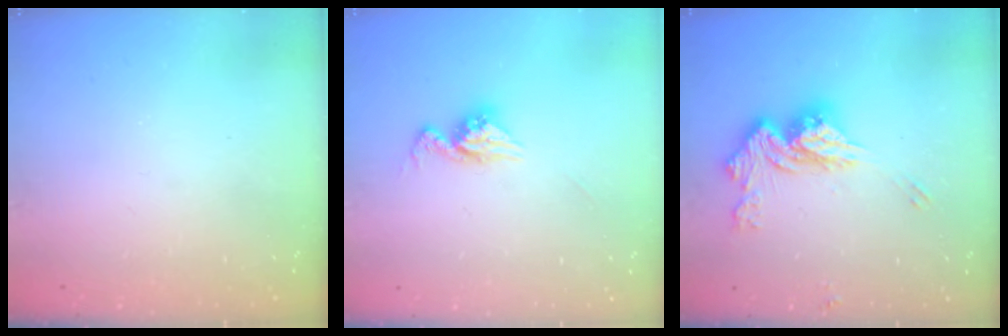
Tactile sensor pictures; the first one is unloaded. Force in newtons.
{"total": 11.1, "press": 11.0, "slide": 0.9}
{"total": 14.1, "press": 14.1, "slide": 0.2}